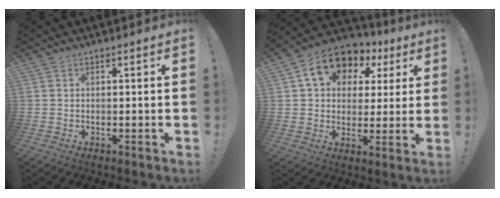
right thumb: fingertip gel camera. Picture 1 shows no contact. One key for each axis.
{"total": 14.2, "fx": 6.7, "fy": 10.1, "fz": 7.3, "tx": -0.118, "ty": -0.027, "tz": 0.126}